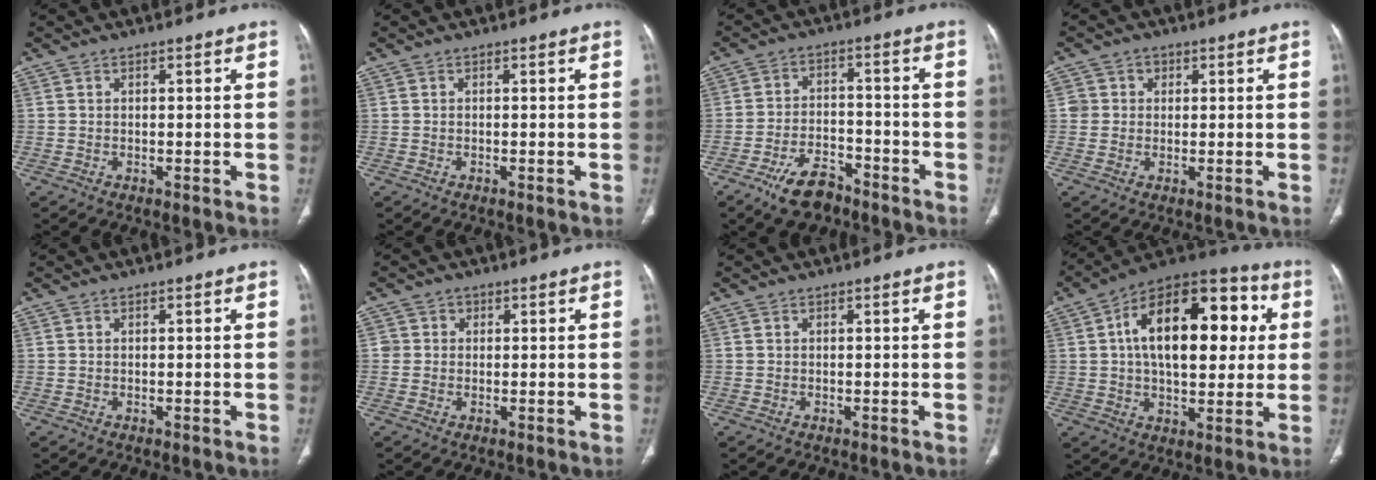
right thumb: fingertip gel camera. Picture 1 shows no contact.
{"total": 0.0}
{"total": 8.6, "force": [-6.1, 4.3, 4.3], "torque": [-0.068, 0.036, -0.107]}
{"total": 3.0, "force": [0.6, 2.9, 0.3], "torque": [0.018, 0.004, 0.006]}
{"total": 0.0}
{"total": 2.0, "force": [0.3, 2.0, 0.1], "torque": [0.014, 0.005, 0.000]}
{"total": 0.0}
{"total": 24.0, "force": [4.4, 13.0, 19.7], "torque": [-0.270, 0.026, 0.059]}